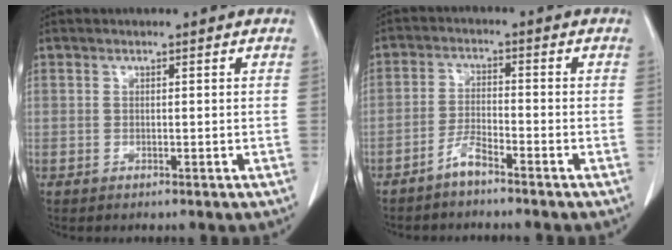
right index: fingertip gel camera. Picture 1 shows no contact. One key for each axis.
{"total": 3.3, "fx": -2.8, "fy": 0.2, "fz": 1.8, "tx": -0.041, "ty": -0.002, "tz": -0.055}